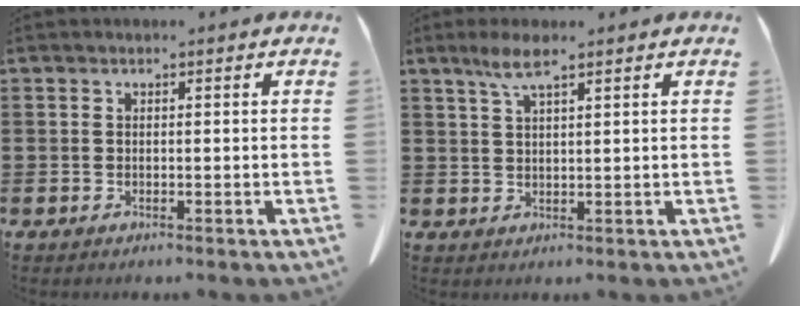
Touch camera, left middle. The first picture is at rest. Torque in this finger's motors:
{"motor_torque": [0.39, 0.00, 0.05, 0.05]}